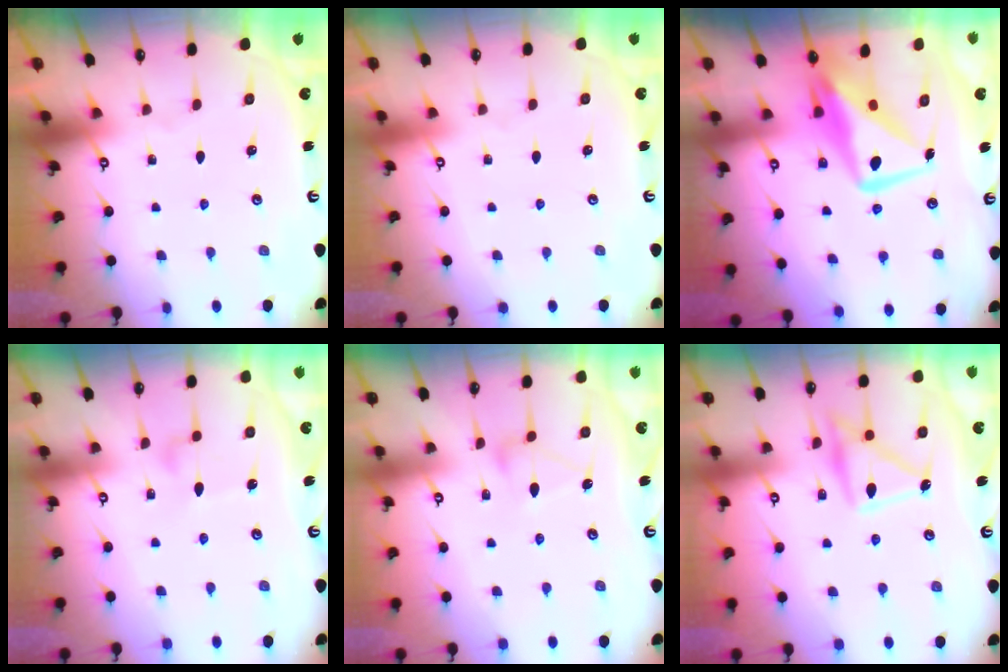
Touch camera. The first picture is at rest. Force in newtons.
{"total": 4.0, "press": 4.0, "slide": 0.1}
{"total": 11.3, "press": 11.3, "slide": 1.0}
{"total": 6.6, "press": 6.5, "slide": 0.4}
{"total": 7.6, "press": 7.6, "slide": 0.3}
{"total": 16.7, "press": 16.6, "slide": 1.1}